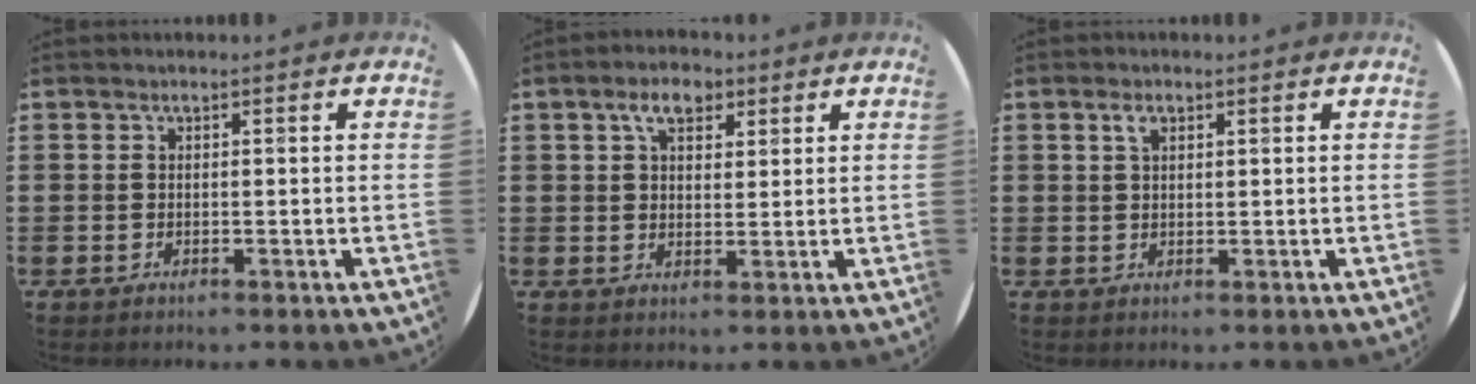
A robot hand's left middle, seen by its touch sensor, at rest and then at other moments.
{"total": 4.4, "force": [2.9, 2.5, 2.3], "torque": [-0.036, 0.007, 0.049]}
{"total": 1.9, "force": [1.1, 1.0, 1.2], "torque": [-0.018, 0.004, 0.017]}